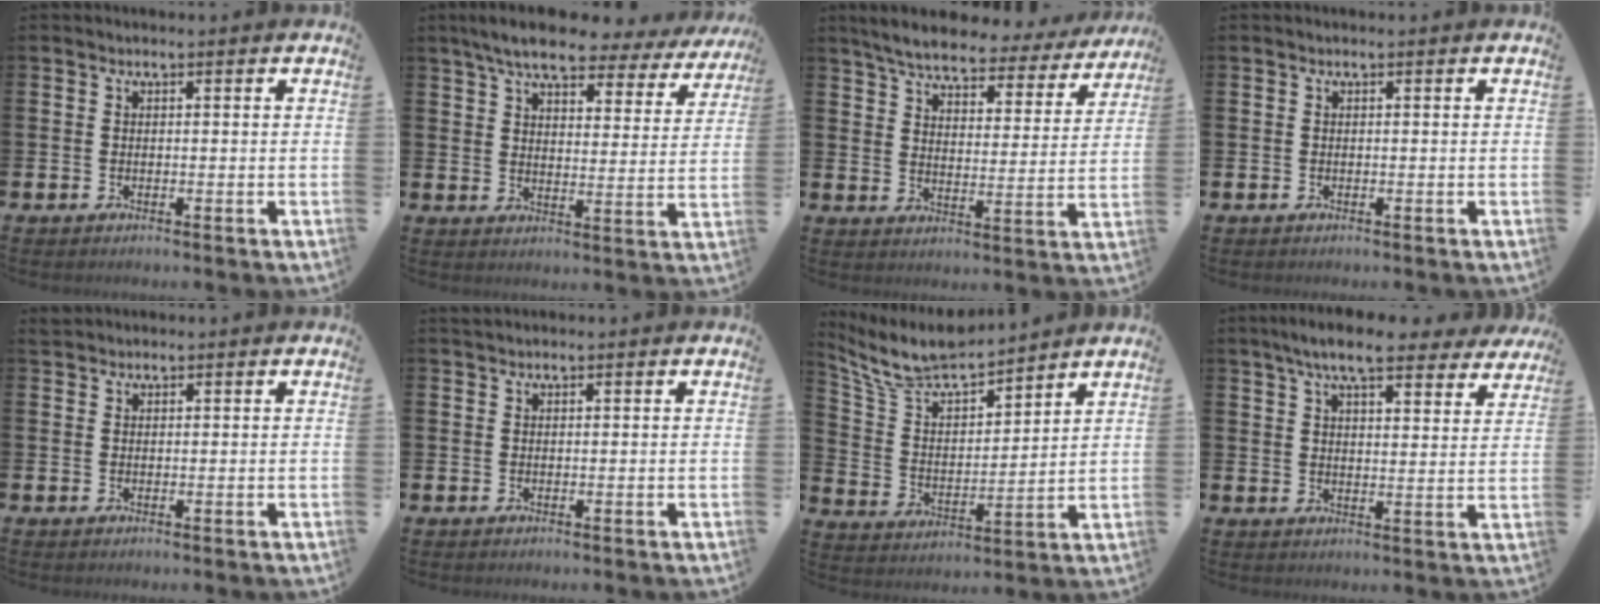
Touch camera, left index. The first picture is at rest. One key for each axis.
{"total": 7.3, "fx": 6.5, "fy": 1.4, "fz": 3.0, "tx": -0.079, "ty": -0.033, "tz": 0.111}
{"total": 6.2, "fx": 5.6, "fy": 1.2, "fz": 2.2, "tx": -0.069, "ty": -0.031, "tz": 0.093}
{"total": 0.0}
{"total": 1.3, "fx": 1.2, "fy": 0.5, "fz": 0.1, "tx": 0.009, "ty": -0.001, "tz": 0.020}
{"total": 0.9, "fx": 0.8, "fy": 0.2, "fz": 0.3, "tx": -0.003, "ty": 0.001, "tz": 0.014}
{"total": 8.7, "fx": 8.1, "fy": 1.8, "fz": 2.5, "tx": -0.091, "ty": -0.052, "tz": 0.148}
{"total": 8.5, "fx": 7.4, "fy": 1.7, "fz": 3.8, "tx": -0.081, "ty": -0.026, "tz": 0.132}